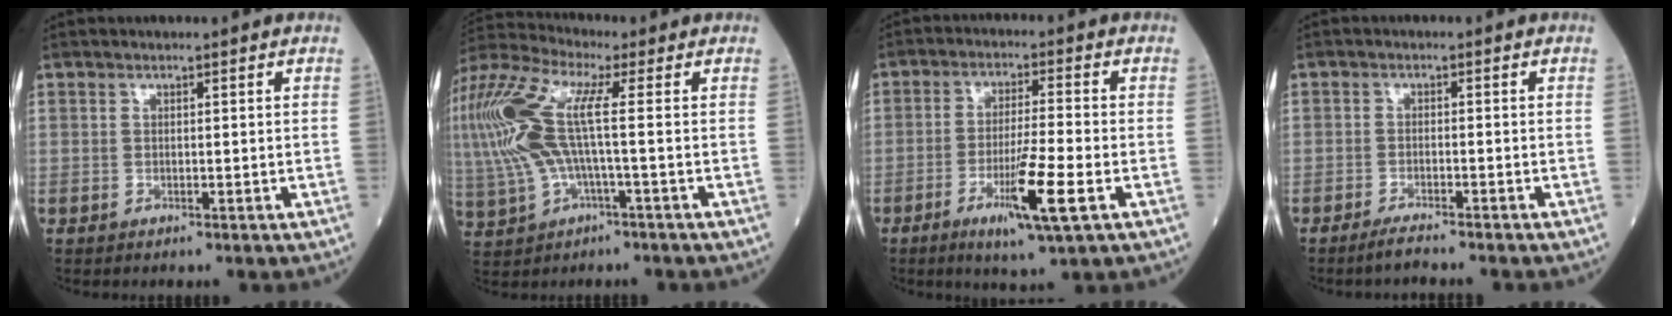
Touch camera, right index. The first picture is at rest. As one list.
[{"total": 16.4, "force": [0.9, 4.7, 15.7], "torque": [-0.376, 0.025, 0.014]}, {"total": 9.4, "force": [-3.7, -0.2, 8.6], "torque": [-0.158, -0.021, -0.063]}, {"total": 3.2, "force": [-2.8, -0.3, 1.6], "torque": [-0.034, -0.006, -0.046]}]